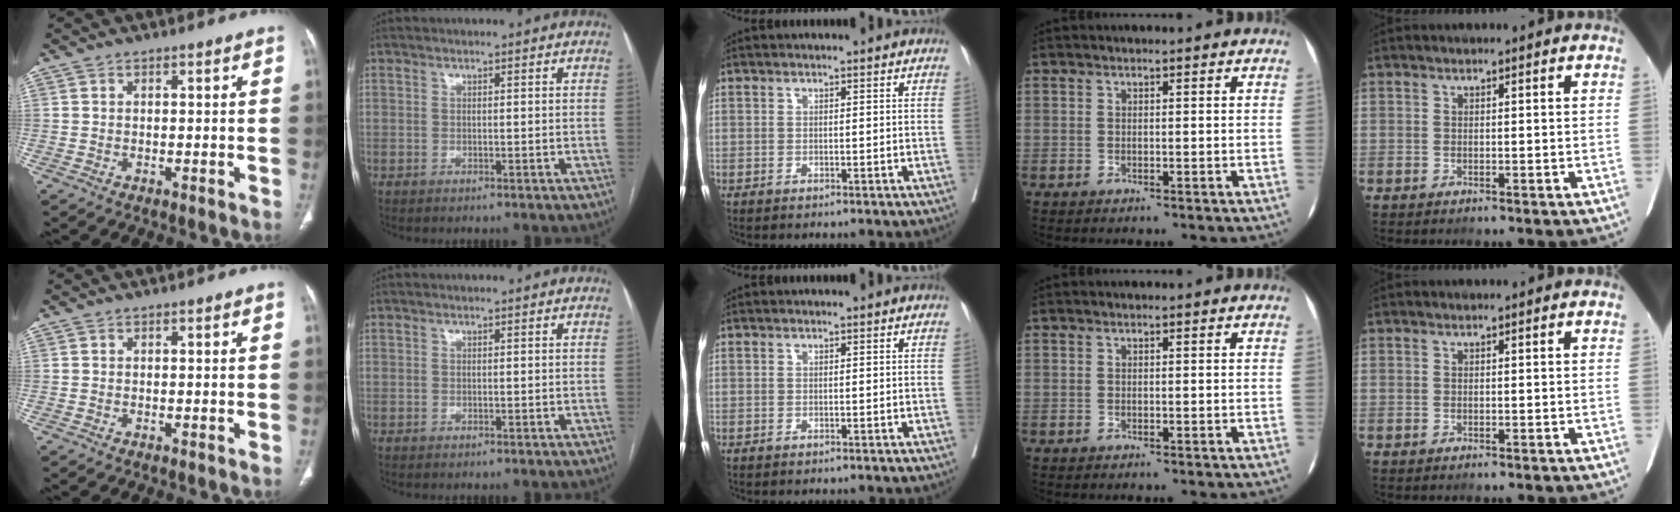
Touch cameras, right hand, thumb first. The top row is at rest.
{}